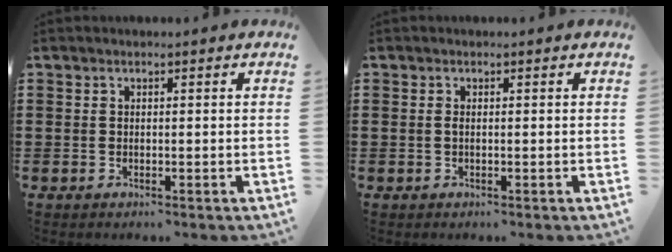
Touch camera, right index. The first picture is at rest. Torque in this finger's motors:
{"motor_torque": [0.47, 0.31, 0.07, 0.03]}